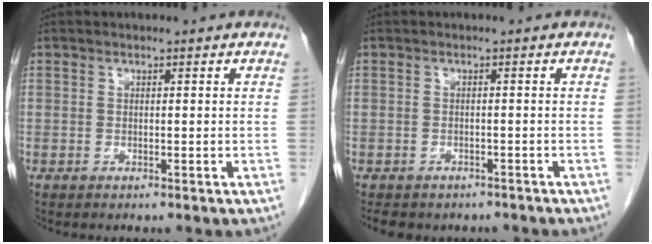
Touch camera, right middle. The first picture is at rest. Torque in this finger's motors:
{"motor_torque": [0.50, -0.30, 0.05, 0.01]}